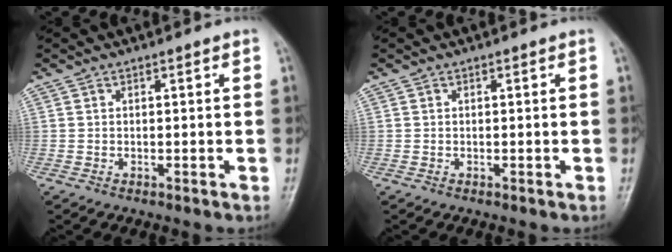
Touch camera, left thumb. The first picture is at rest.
{"total": 0.0}